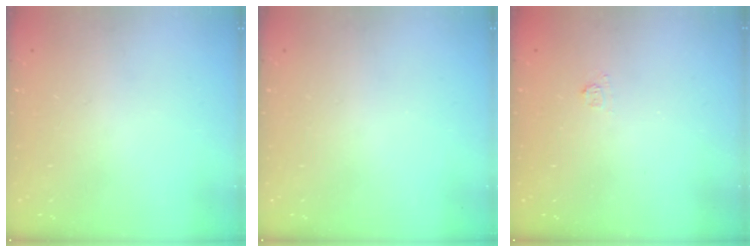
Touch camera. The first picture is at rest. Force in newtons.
{"total": 0.0}
{"total": 2.2, "press": 2.1, "slide": 0.9}